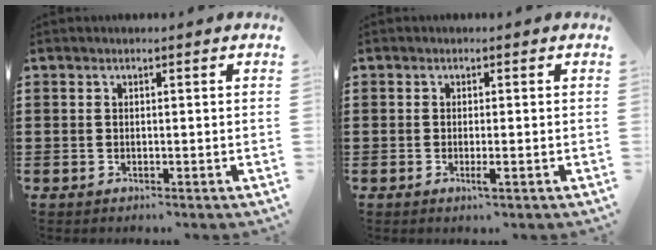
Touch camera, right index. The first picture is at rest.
{"total": 1.4, "force": [-0.5, 0.0, 1.4], "torque": [-0.031, -0.008, -0.011]}